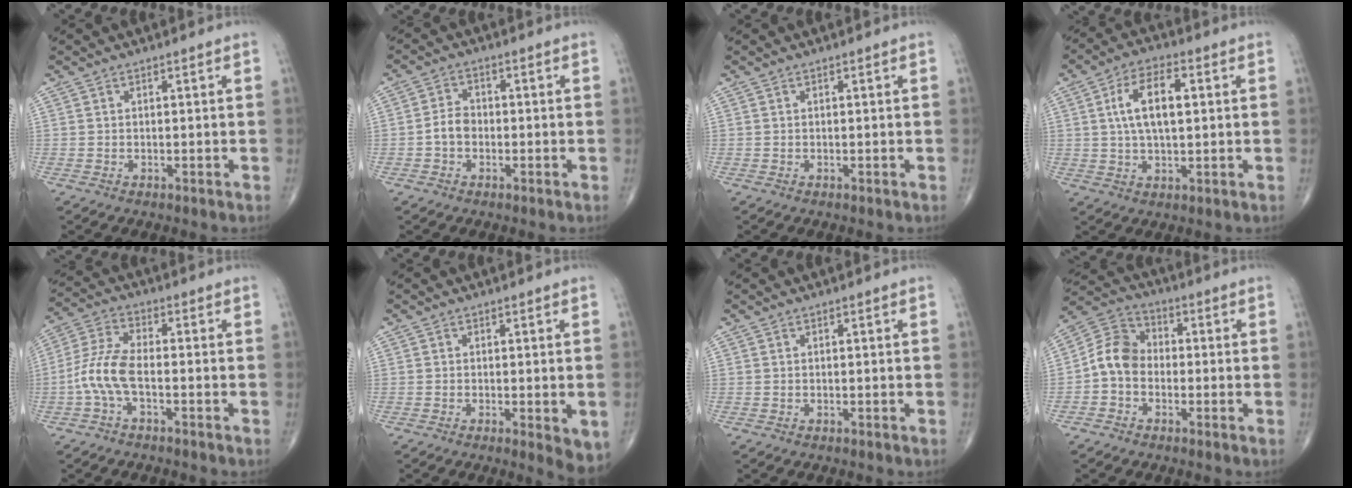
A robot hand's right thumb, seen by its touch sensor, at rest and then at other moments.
{"total": 3.6, "force": [-1.0, 2.7, 2.2], "torque": [-0.032, 0.014, -0.026]}
{"total": 0.0}
{"total": 10.0, "force": [1.8, 4.7, 8.7], "torque": [-0.153, 0.011, 0.029]}
{"total": 7.6, "force": [-2.2, 2.9, 6.7], "torque": [-0.161, 0.024, -0.051]}
{"total": 5.0, "force": [-1.5, 1.4, 4.5], "torque": [-0.058, -0.013, -0.019]}
{"total": 0.0}
{"total": 7.8, "force": [-1.4, 6.2, 4.6], "torque": [-0.071, 0.032, -0.045]}